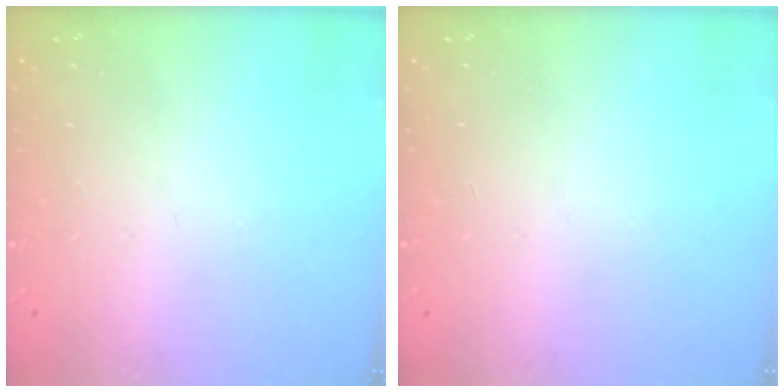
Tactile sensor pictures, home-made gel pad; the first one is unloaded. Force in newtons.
{"total": 0.0}